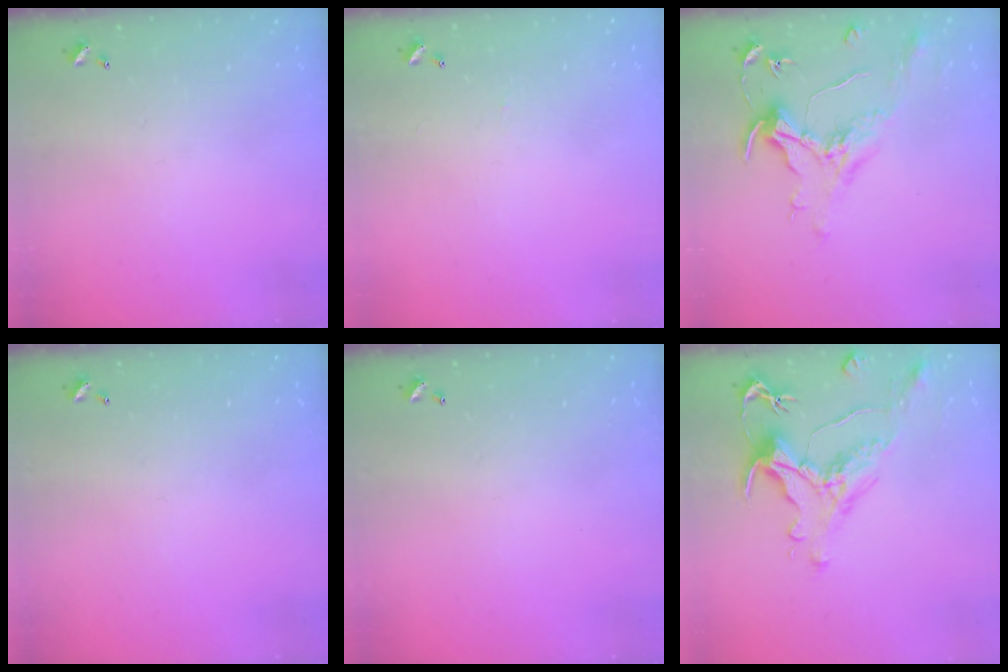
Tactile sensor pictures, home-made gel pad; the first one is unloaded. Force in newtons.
{"total": 0.5, "press": 0.3, "slide": 0.4}
{"total": 1.5, "press": 1.3, "slide": 0.7}
{"total": 0.0}
{"total": 0.0}
{"total": 1.3, "press": 0.1, "slide": 1.3}